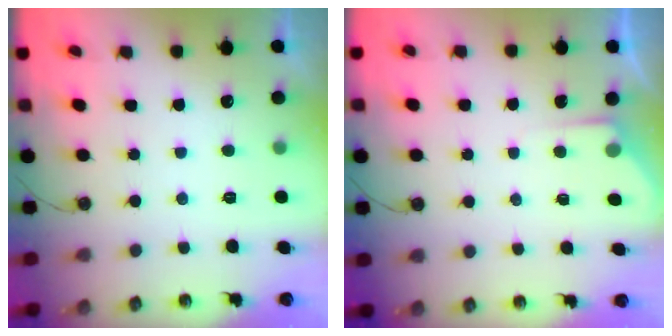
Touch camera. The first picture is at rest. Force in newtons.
{"total": 3.4, "press": 3.3, "slide": 0.5}